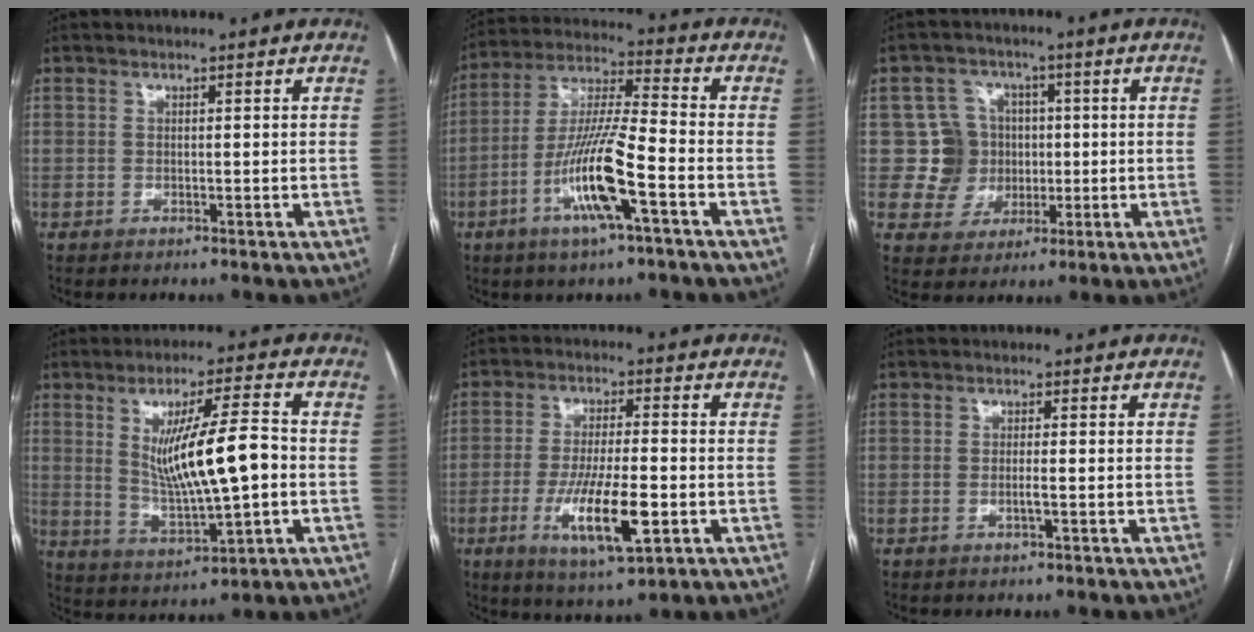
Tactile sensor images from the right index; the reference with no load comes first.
{"total": 13.2, "force": [-5.1, 0.8, 12.2], "torque": [-0.243, -0.004, -0.098]}
{"total": 7.5, "force": [0.2, 7.5, 0.5], "torque": [-0.004, 0.028, 0.011]}
{"total": 12.6, "force": [0.5, 1.8, 12.4], "torque": [-0.220, 0.000, 0.017]}
{"total": 11.5, "force": [-3.5, 2.0, 10.8], "torque": [-0.201, -0.017, -0.057]}
{"total": 1.4, "force": [-0.5, -0.1, 1.3], "torque": [-0.025, -0.001, -0.009]}